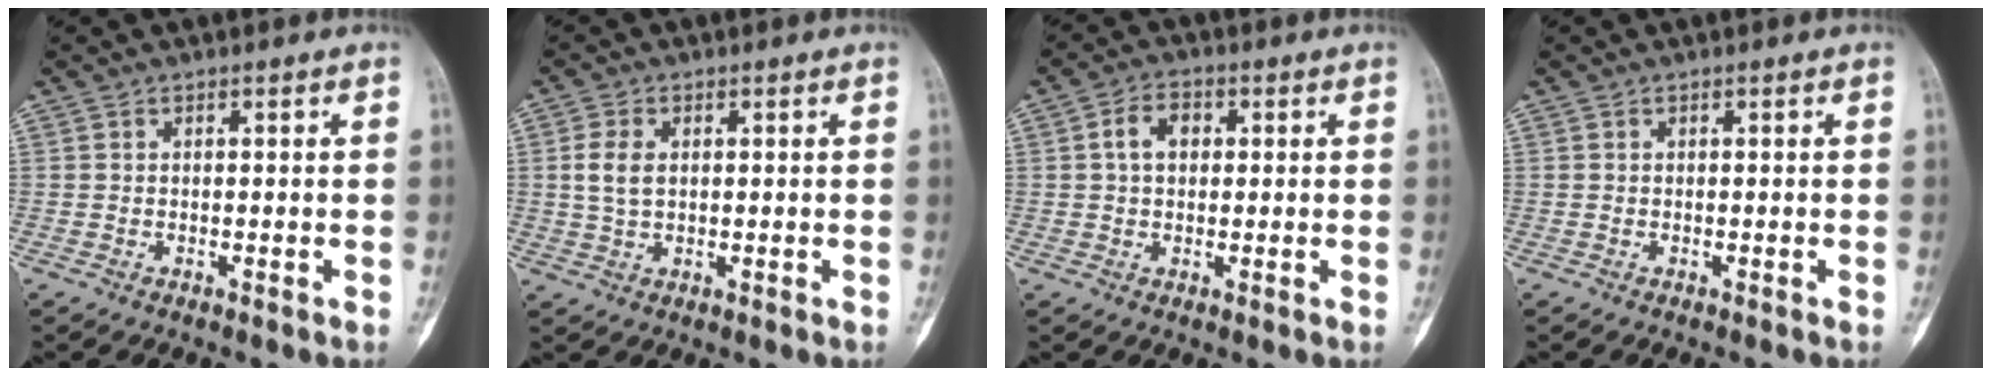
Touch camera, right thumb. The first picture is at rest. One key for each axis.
{"total": 4.4, "fx": 0.7, "fy": 2.8, "fz": 3.4, "tx": -0.070, "ty": 0.002, "tz": 0.015}
{"total": 5.0, "fx": 0.9, "fy": 3.5, "fz": 3.4, "tx": -0.054, "ty": 0.012, "tz": 0.012}
{"total": 0.0}